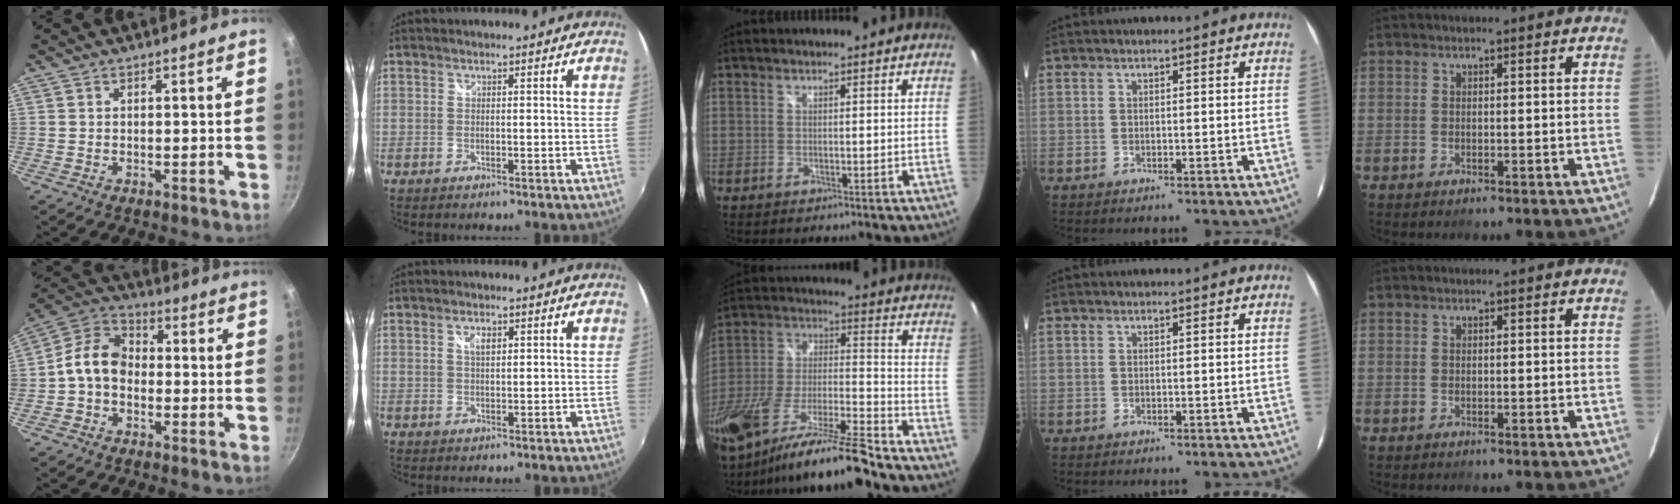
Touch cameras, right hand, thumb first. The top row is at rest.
{"thumb": {"total": 8.9, "force": [-1.4, 6.6, 5.8], "torque": [-0.084, 0.034, -0.049]}, "index": {"total": 2.3, "force": [0.9, 1.1, 1.8], "torque": [-0.031, 0.002, 0.015]}, "middle": {"total": 22.7, "force": [-17.1, 2.8, 14.6], "torque": [-0.282, -0.046, -0.303]}}